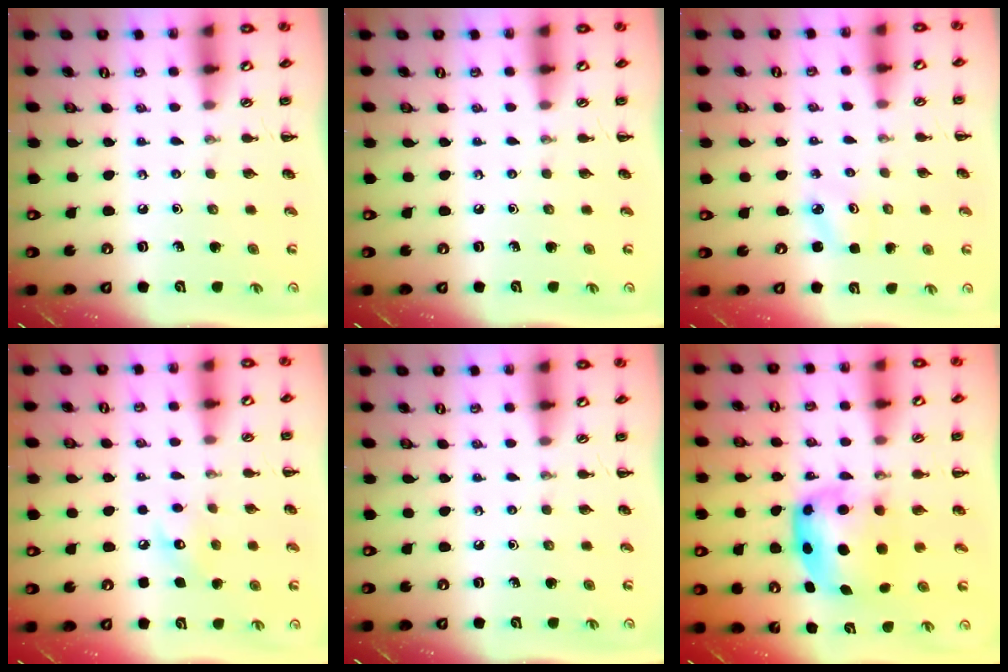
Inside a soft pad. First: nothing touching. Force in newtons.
{"total": 0.0}
{"total": 2.3, "press": 2.2, "slide": 0.6}
{"total": 7.3, "press": 7.2, "slide": 1.5}
{"total": 0.0}
{"total": 6.3, "press": 6.2, "slide": 1.3}